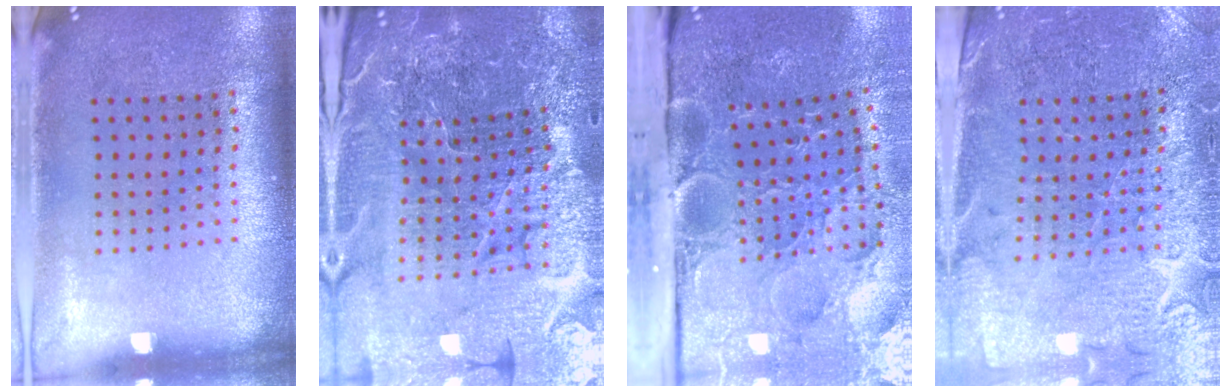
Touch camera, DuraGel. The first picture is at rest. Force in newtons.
{"total": 6.6, "press": 5.8, "slide": 3.0}
{"total": 4.9, "press": 4.1, "slide": 2.7}
{"total": 3.3, "press": 3.1, "slide": 1.2}